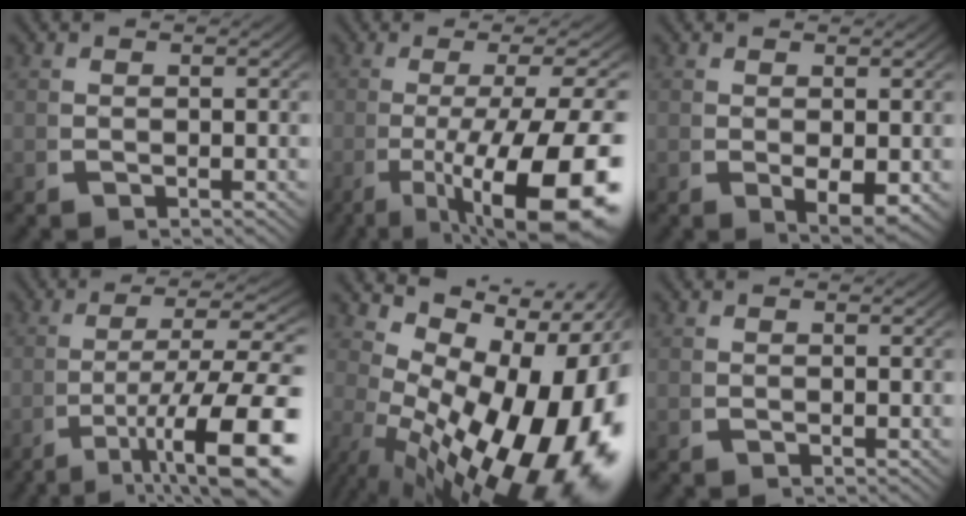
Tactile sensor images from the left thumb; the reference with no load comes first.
{"total": 13.2, "force": [-3.8, 6.6, 10.8], "torque": [-0.188, -0.047, -0.029]}
{"total": 2.9, "force": [-0.3, 1.4, 2.5], "torque": [-0.044, -0.016, 0.003]}
{"total": 10.5, "force": [-3.2, 4.7, 8.9], "torque": [-0.150, -0.036, -0.031]}
{"total": 22.3, "force": [-1.2, 14.2, 17.2], "torque": [-0.266, -0.046, 0.007]}
{"total": 0.0}